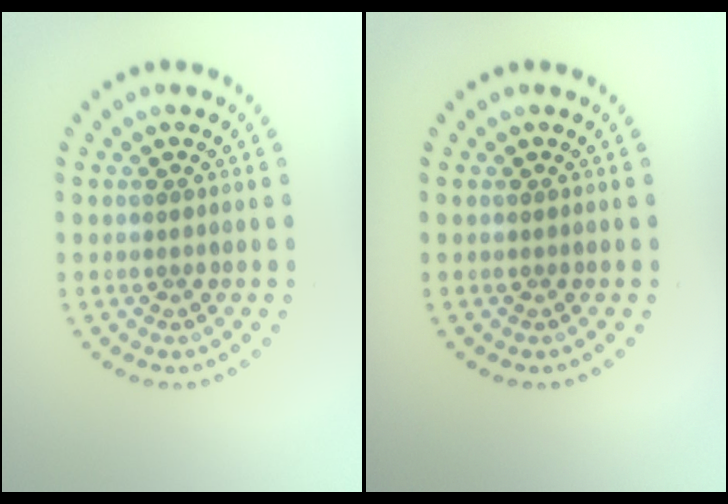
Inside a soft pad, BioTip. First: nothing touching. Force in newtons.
{"total": 0.0}